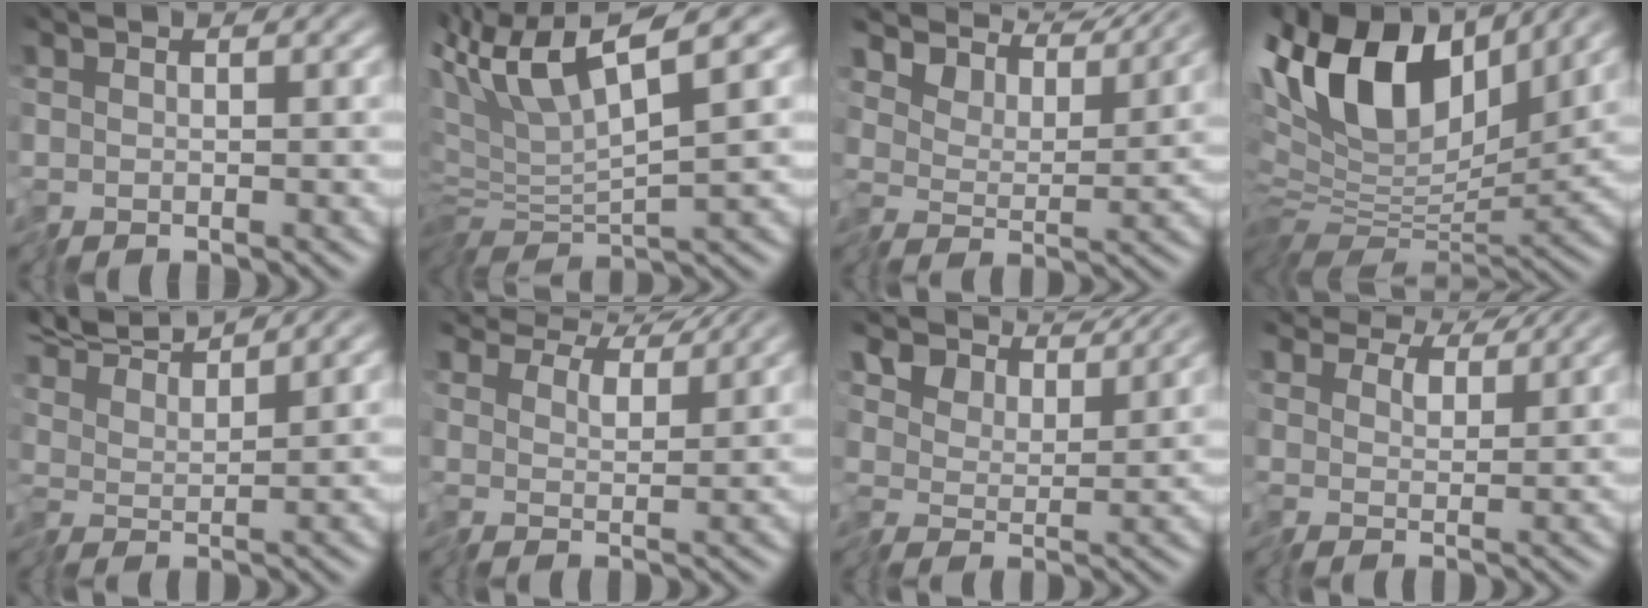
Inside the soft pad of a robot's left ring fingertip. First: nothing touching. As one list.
[{"total": 6.1, "force": [2.1, 1.0, 5.7], "torque": [-0.113, 0.005, 0.036]}, {"total": 5.0, "force": [4.4, 1.7, 1.5], "torque": [-0.031, 0.005, 0.065]}, {"total": 12.9, "force": [4.8, 7.3, 9.4], "torque": [-0.179, 0.024, 0.081]}, {"total": 6.2, "force": [5.7, 0.8, 2.4], "torque": [-0.062, 0.018, 0.098]}, {"total": 6.9, "force": [6.1, 2.2, 2.3], "torque": [-0.061, 0.013, 0.087]}, {"total": 3.9, "force": [3.5, 1.4, 0.7], "torque": [-0.023, 0.003, 0.049]}, {"total": 5.7, "force": [4.8, 2.4, 2.0], "torque": [-0.049, 0.009, 0.067]}]